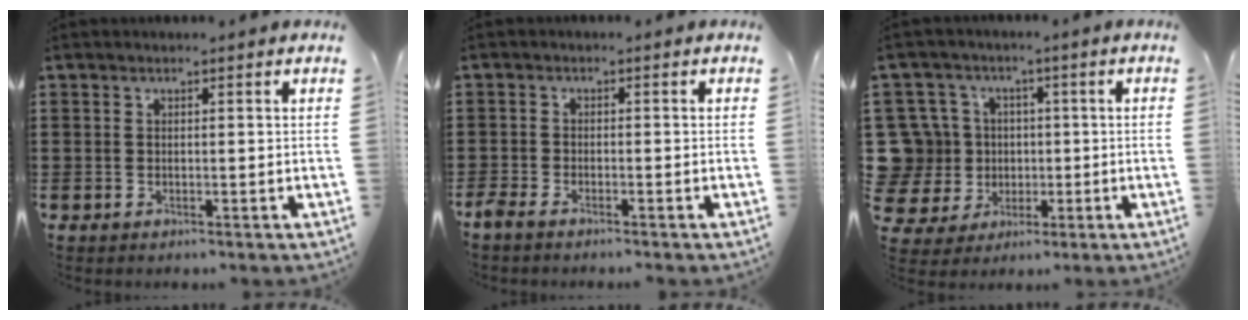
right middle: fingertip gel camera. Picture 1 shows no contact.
{"total": 1.6, "force": [-1.4, 0.2, 0.7], "torque": [-0.030, -0.004, -0.033]}
{"total": 10.8, "force": [0.9, 10.2, 3.4], "torque": [-0.138, 0.017, 0.024]}